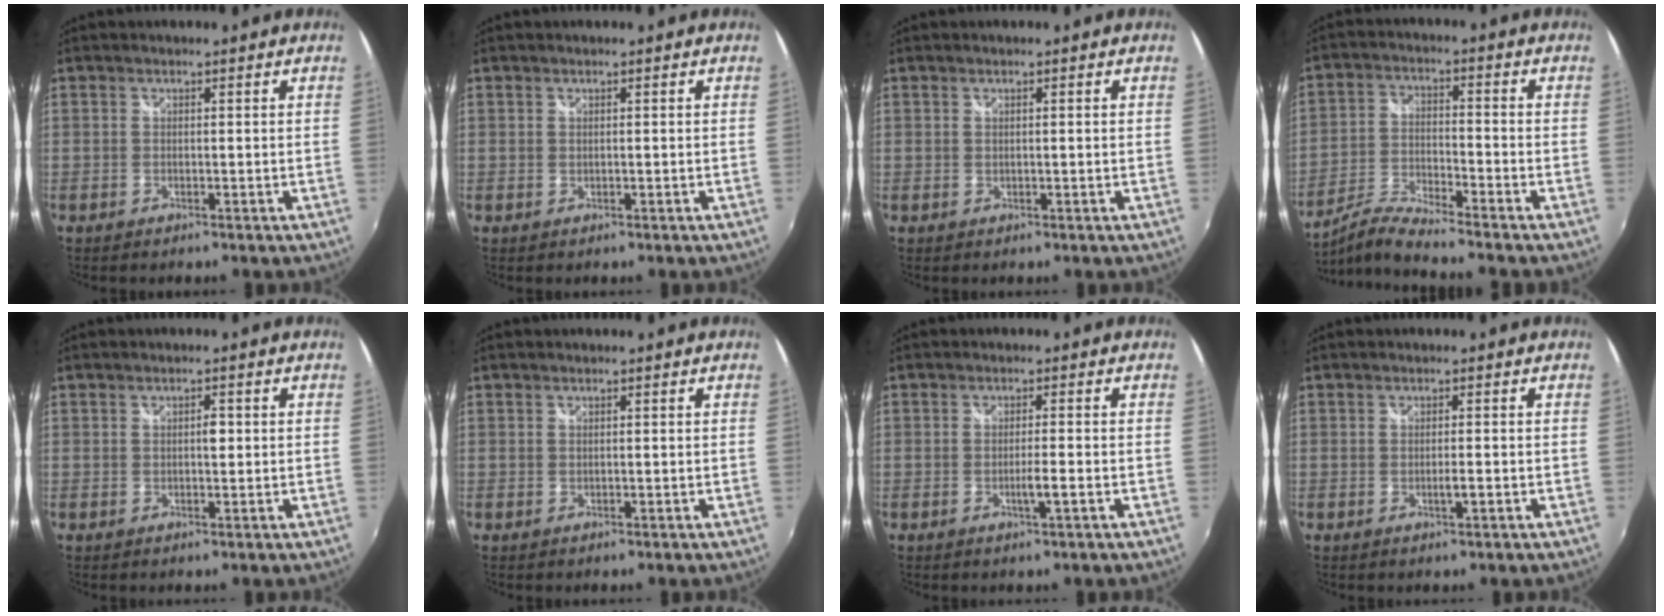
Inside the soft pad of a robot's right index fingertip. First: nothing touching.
{"total": 0.0}
{"total": 0.7, "force": [0.3, -0.1, 0.6], "torque": [-0.011, 0.002, 0.005]}
{"total": 8.4, "force": [-7.6, -1.2, 3.4], "torque": [-0.078, -0.003, -0.150]}
{"total": 1.8, "force": [0.3, 0.8, 1.5], "torque": [-0.022, 0.002, 0.004]}
{"total": 0.0}
{"total": 2.7, "force": [-1.0, -0.4, 2.5], "torque": [-0.041, -0.006, -0.018]}
{"total": 1.7, "force": [-0.5, 0.1, 1.6], "torque": [-0.027, -0.003, -0.009]}